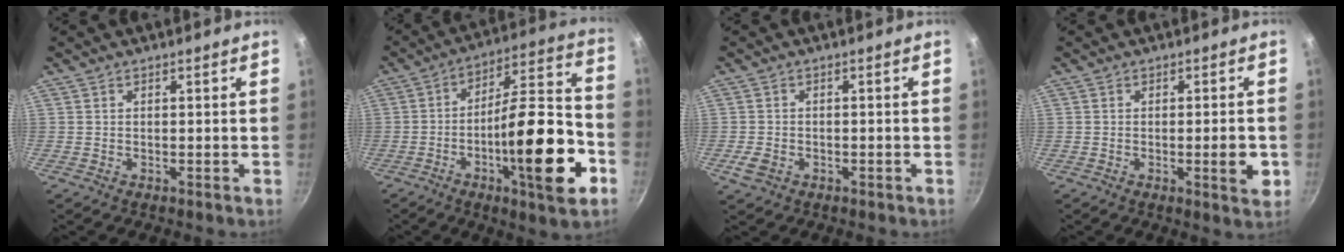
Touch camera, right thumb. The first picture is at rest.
{"total": 22.3, "force": [-7.5, 5.8, 20.2], "torque": [-0.283, 0.047, -0.122]}
{"total": 3.3, "force": [-1.4, 2.3, 1.8], "torque": [-0.035, 0.009, -0.022]}
{"total": 5.0, "force": [-1.1, 1.1, 4.7], "torque": [-0.059, -0.002, -0.014]}